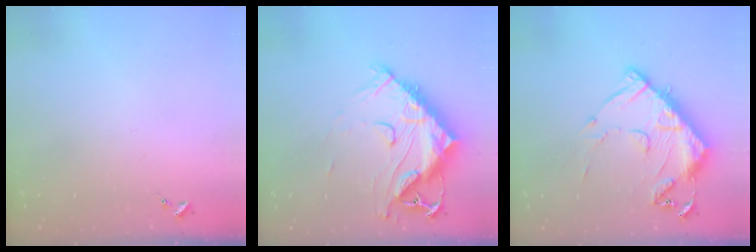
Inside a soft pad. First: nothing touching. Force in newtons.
{"total": 18.8, "press": 18.7, "slide": 1.7}
{"total": 14.8, "press": 14.7, "slide": 1.5}